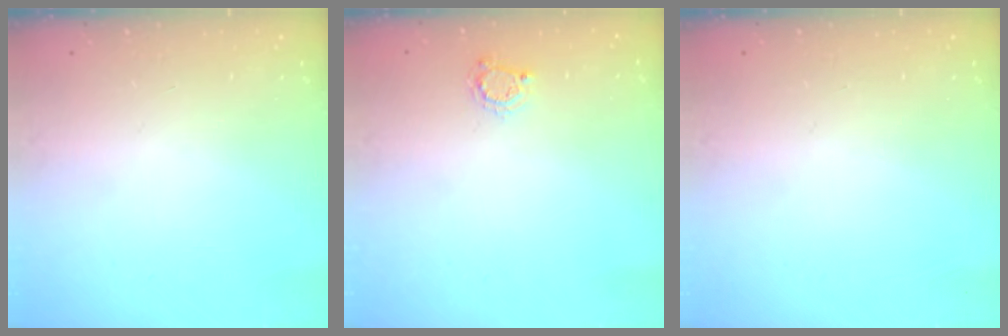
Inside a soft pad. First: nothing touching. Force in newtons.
{"total": 3.8, "press": 3.7, "slide": 0.4}
{"total": 0.0}